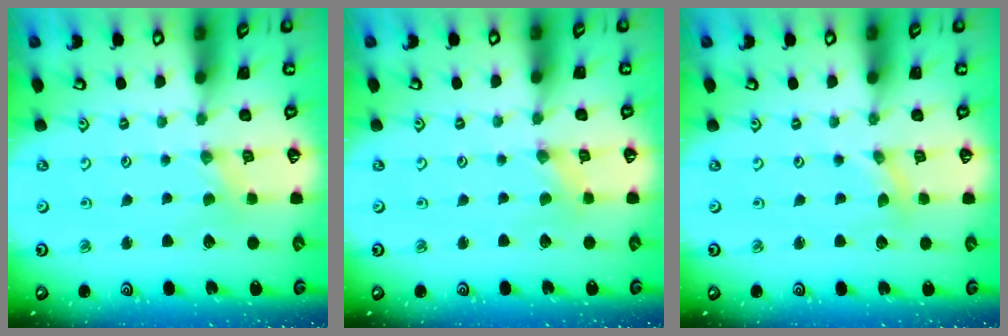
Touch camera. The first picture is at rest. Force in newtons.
{"total": 0.0}
{"total": 0.8, "press": 0.8, "slide": 0.0}